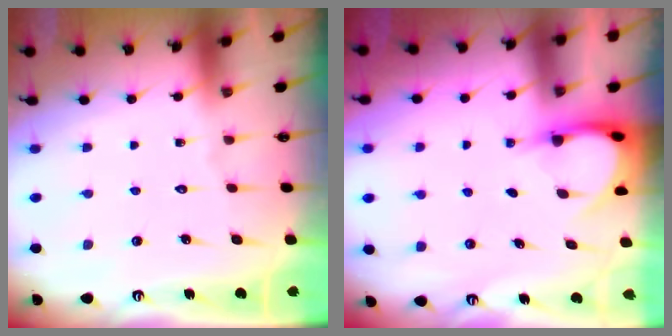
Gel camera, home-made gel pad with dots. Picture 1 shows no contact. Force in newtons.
{"total": 3.7, "press": 3.7, "slide": 0.3}